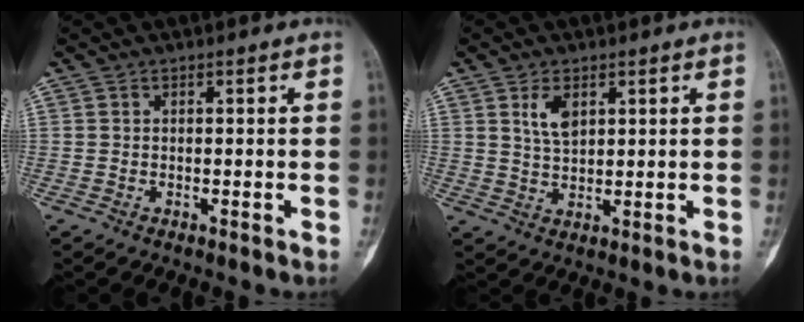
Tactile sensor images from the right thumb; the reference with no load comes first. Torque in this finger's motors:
{"motor_torque": [0.01, 0.02, 0.30, 0.23, 0.03]}